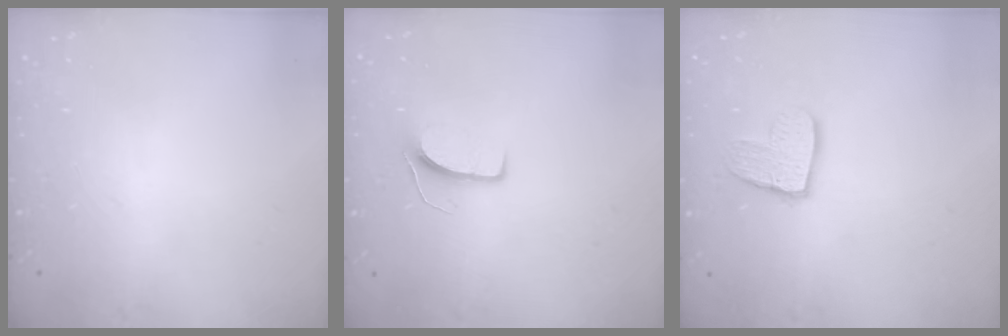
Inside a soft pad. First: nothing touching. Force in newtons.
{"total": 6.5, "press": 6.5, "slide": 0.4}
{"total": 10.8, "press": 10.7, "slide": 0.7}